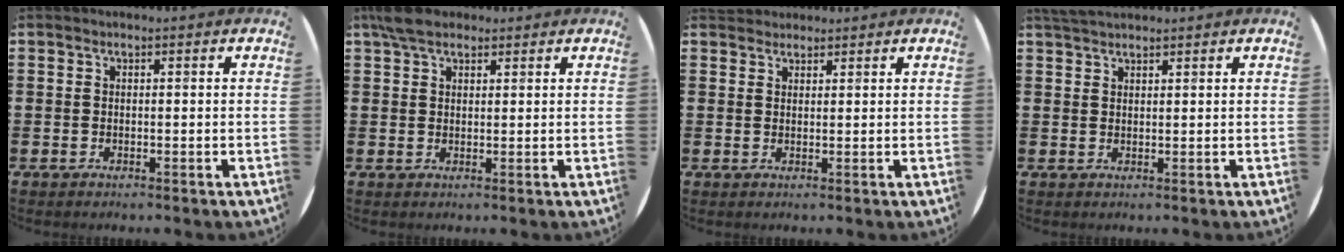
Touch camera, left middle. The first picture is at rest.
{"total": 3.9, "force": [3.1, 1.7, 1.7], "torque": [-0.031, 0.003, 0.056]}
{"total": 1.7, "force": [1.6, 0.6, -0.2], "torque": [0.002, 0.005, 0.032]}
{"total": 2.2, "force": [2.1, 0.4, 0.5], "torque": [-0.013, 0.004, 0.039]}